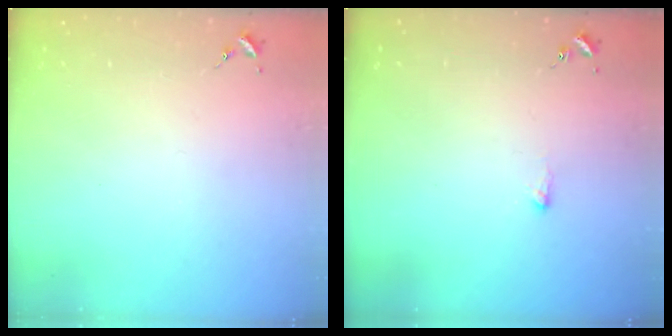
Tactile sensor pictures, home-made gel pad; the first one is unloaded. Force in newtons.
{"total": 2.7, "press": 2.7, "slide": 0.5}